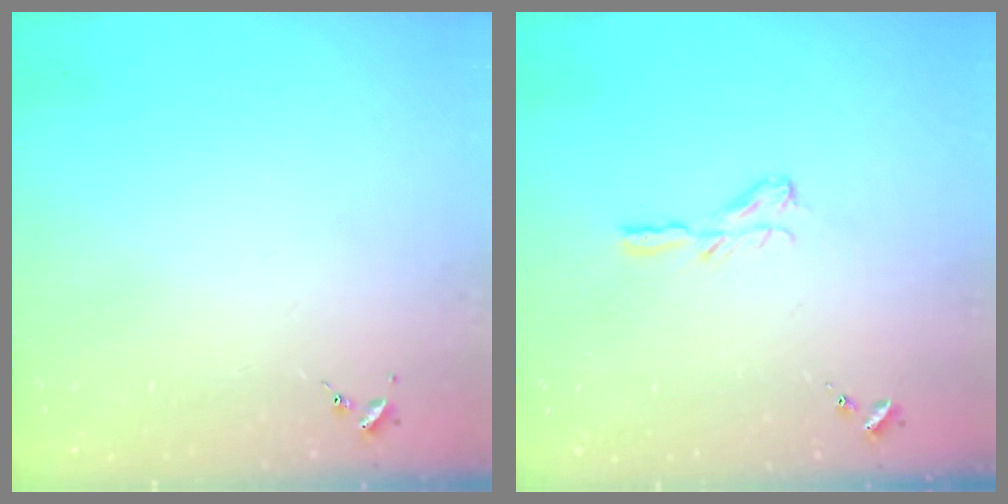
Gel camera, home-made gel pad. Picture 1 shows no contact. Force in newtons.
{"total": 5.8, "press": 5.8, "slide": 0.2}